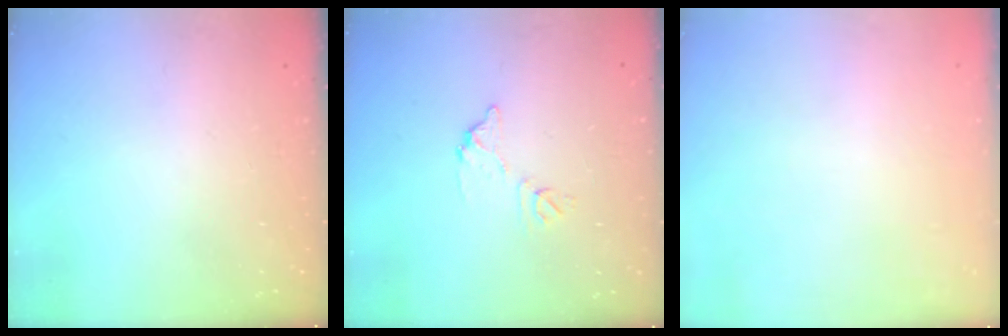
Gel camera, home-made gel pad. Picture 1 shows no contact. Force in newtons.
{"total": 7.6, "press": 7.6, "slide": 0.4}
{"total": 3.4, "press": 3.2, "slide": 1.3}